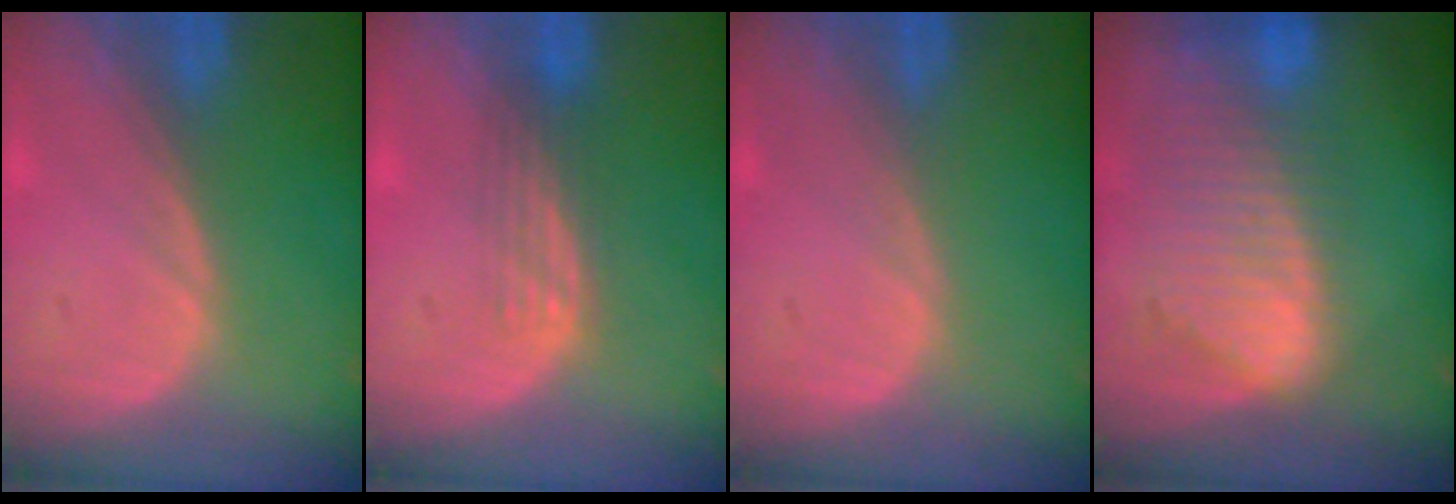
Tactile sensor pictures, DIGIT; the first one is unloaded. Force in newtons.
{"total": 2.9, "press": 2.6, "slide": 1.3}
{"total": 0.0}
{"total": 9.4, "press": 8.2, "slide": 4.7}